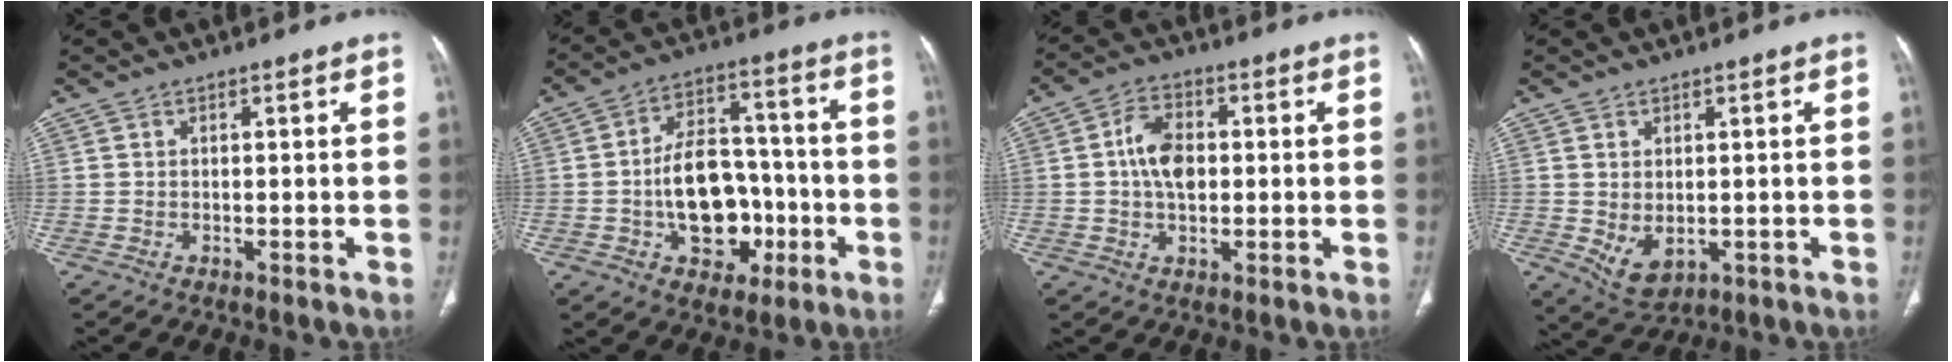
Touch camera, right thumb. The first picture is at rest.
{"total": 15.0, "force": [-3.5, 10.2, 10.4], "torque": [-0.125, 0.043, -0.049]}
{"total": 7.6, "force": [0.4, 4.9, 5.7], "torque": [-0.092, 0.011, 0.003]}
{"total": 5.6, "force": [-0.6, 3.7, 4.2], "torque": [-0.067, -0.009, 0.009]}